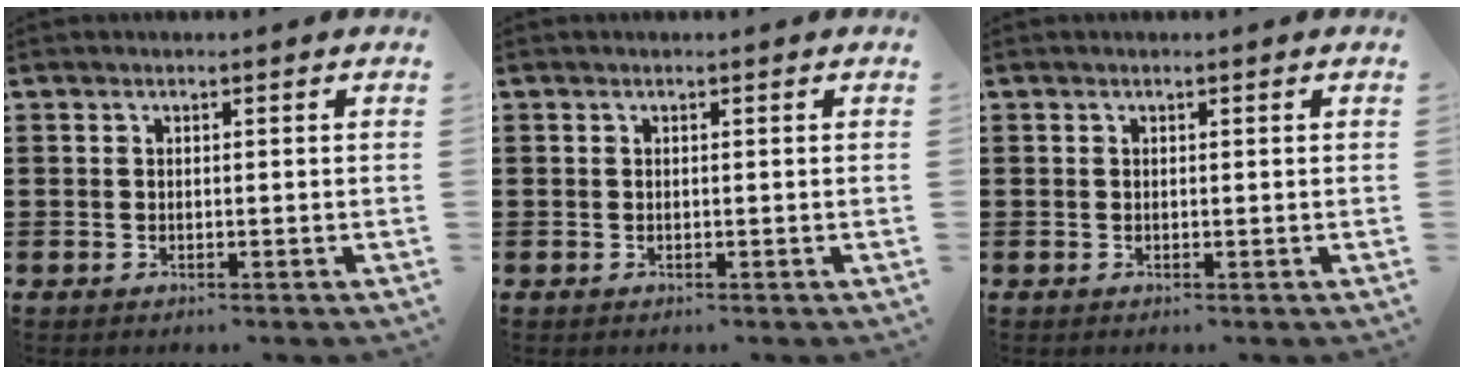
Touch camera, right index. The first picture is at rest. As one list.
[{"total": 0.0}, {"total": 0.0}]